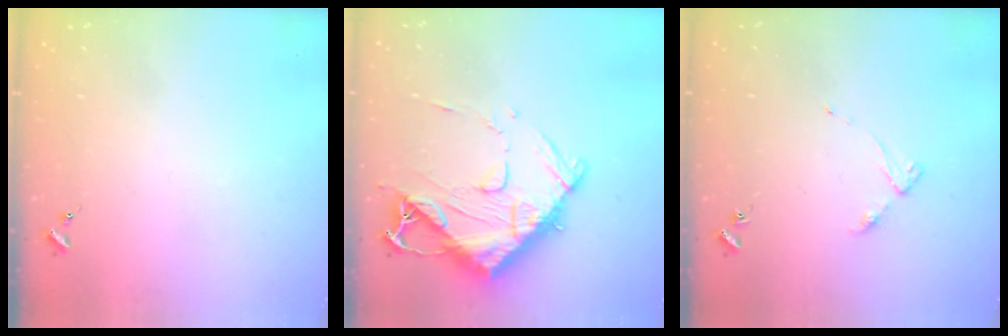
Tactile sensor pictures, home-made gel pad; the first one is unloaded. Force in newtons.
{"total": 15.6, "press": 15.6, "slide": 1.1}
{"total": 3.3, "press": 3.3, "slide": 0.4}